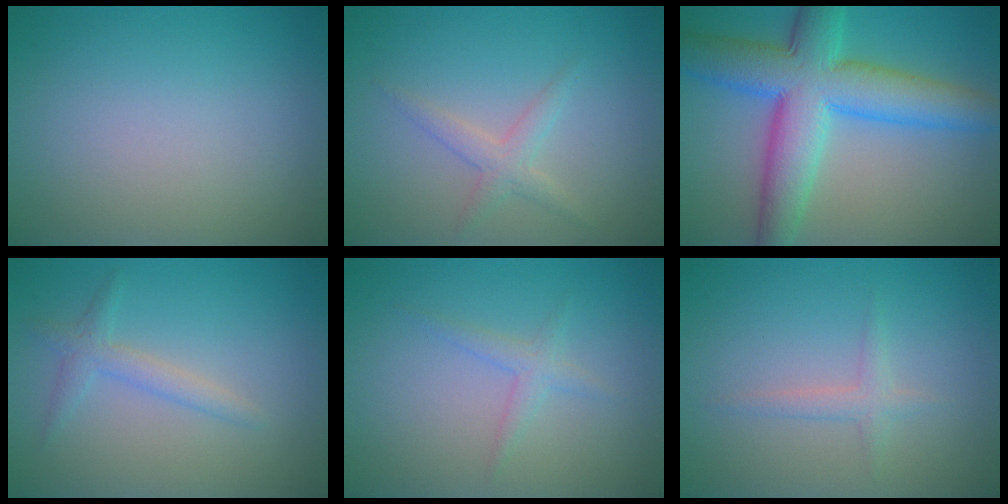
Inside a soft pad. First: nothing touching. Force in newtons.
{"total": 1.9, "press": 1.9, "slide": 0.1}
{"total": 9.9, "press": 9.9, "slide": 0.2}
{"total": 1.9, "press": 1.9, "slide": 0.1}
{"total": 1.4, "press": 1.4, "slide": 0.0}
{"total": 1.3, "press": 1.3, "slide": 0.1}